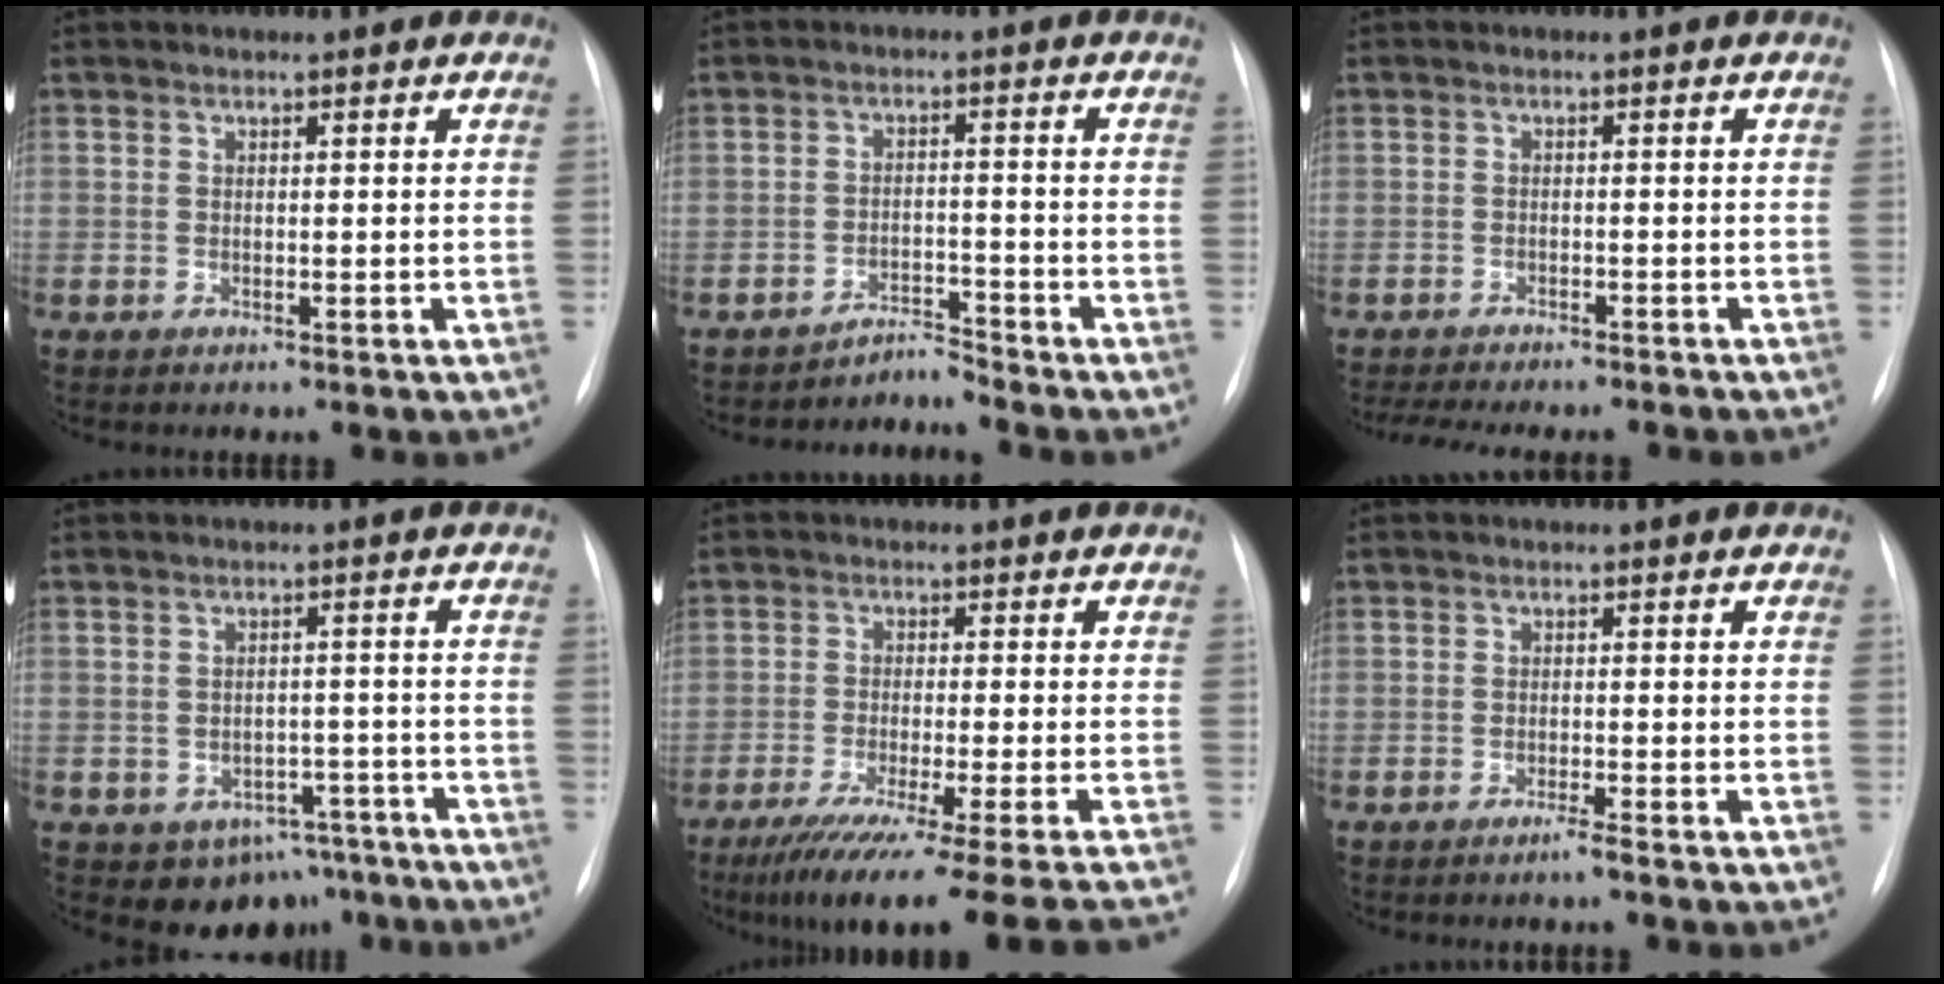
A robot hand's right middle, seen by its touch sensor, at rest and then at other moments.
{"total": 3.1, "force": [-2.8, -0.6, -1.1], "torque": [0.025, -0.006, -0.044]}
{"total": 11.9, "force": [-10.6, 2.2, 4.8], "torque": [-0.073, -0.008, -0.137]}
{"total": 7.4, "force": [-5.0, 5.1, 1.8], "torque": [-0.004, 0.022, -0.059]}
{"total": 19.0, "force": [-15.8, -2.0, 10.4], "torque": [-0.113, -0.065, -0.235]}
{"total": 1.3, "force": [-1.0, -0.4, 0.7], "torque": [-0.011, -0.001, -0.019]}